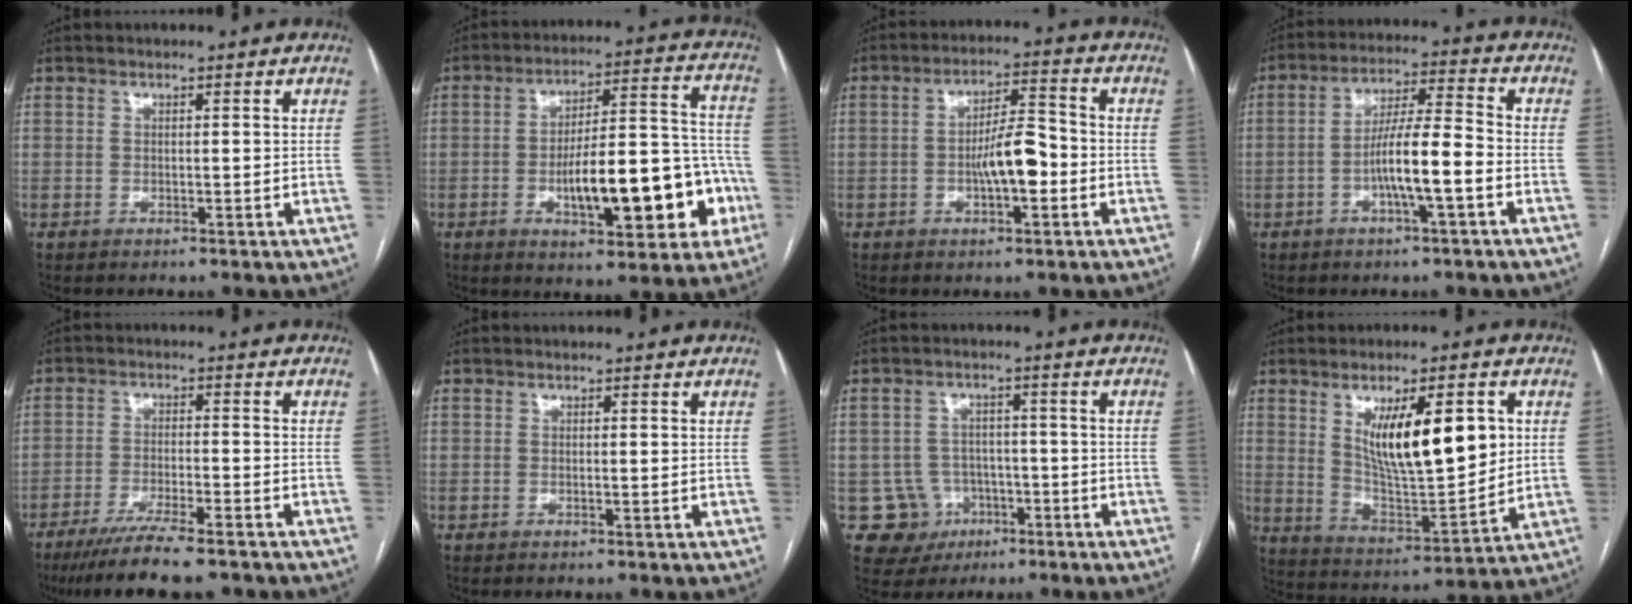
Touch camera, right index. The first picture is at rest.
{"total": 17.6, "force": [-5.4, 5.7, 15.7], "torque": [-0.219, 0.035, -0.070]}
{"total": 7.4, "force": [-1.7, 2.0, 6.9], "torque": [-0.123, 0.015, -0.029]}
{"total": 9.1, "force": [-2.9, 0.7, 8.6], "torque": [-0.159, 0.013, -0.053]}
{"total": 9.4, "force": [-7.5, 0.7, 5.7], "torque": [-0.090, -0.022, -0.119]}
{"total": 0.0}
{"total": 6.9, "force": [-2.4, 6.5, 0.4], "torque": [-0.004, 0.012, -0.029]}
{"total": 15.0, "force": [4.2, 4.2, 13.7], "torque": [-0.231, -0.006, 0.080]}